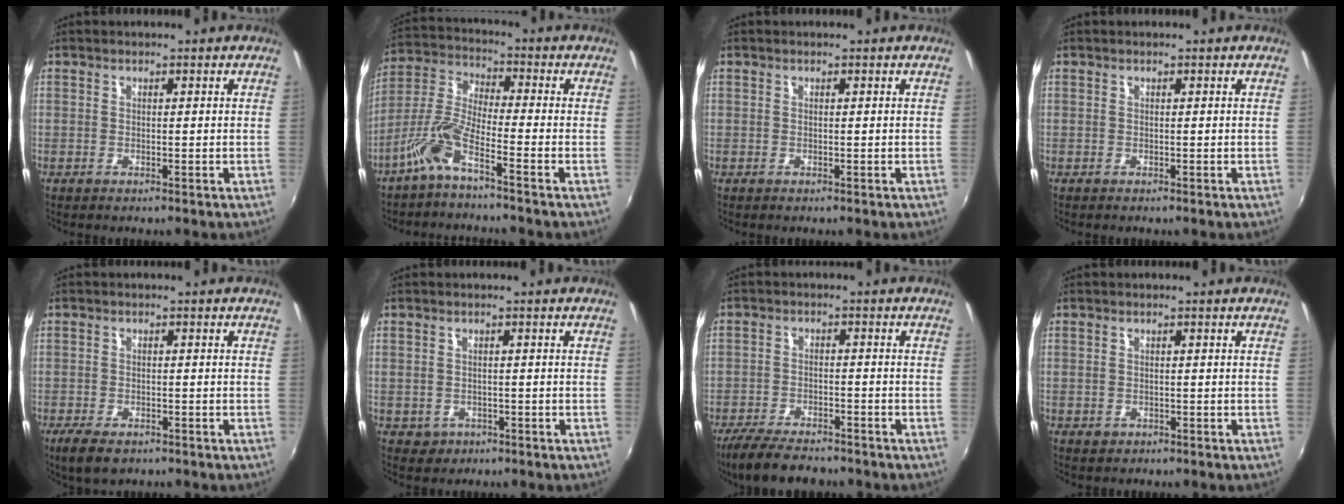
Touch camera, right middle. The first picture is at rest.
{"total": 7.2, "force": [-4.5, 0.9, 5.5], "torque": [-0.124, 0.005, -0.092]}
{"total": 0.0}
{"total": 0.0}
{"total": 5.1, "force": [-3.5, 2.1, 3.1], "torque": [-0.076, -0.020, -0.062]}
{"total": 2.5, "force": [-0.9, 2.2, 0.6], "torque": [-0.018, -0.002, -0.008]}
{"total": 9.4, "force": [-7.9, 2.9, 4.3], "torque": [-0.112, -0.020, -0.137]}
{"total": 1.1, "force": [-0.5, 0.9, 0.3], "torque": [-0.007, -0.003, -0.004]}